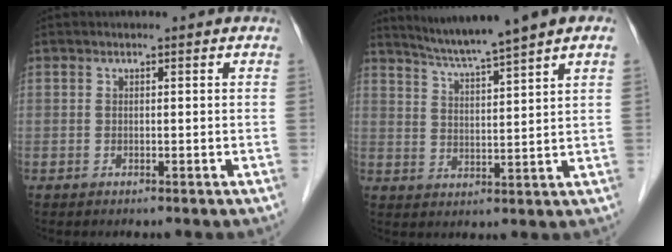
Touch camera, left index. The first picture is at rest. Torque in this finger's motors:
{"motor_torque": [0.19, -0.50, 0.15, 0.06]}